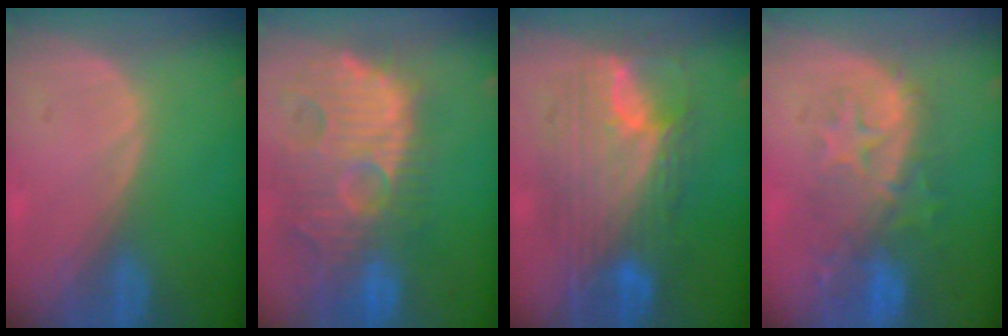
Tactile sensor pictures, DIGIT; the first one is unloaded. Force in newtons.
{"total": 14.4, "press": 12.5, "slide": 7.1}
{"total": 11.4, "press": 11.4, "slide": 1.1}
{"total": 9.8, "press": 9.0, "slide": 4.1}